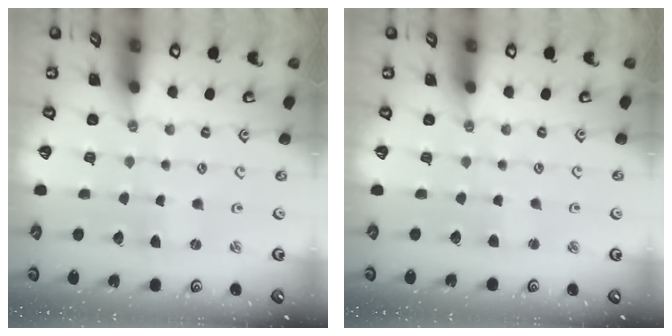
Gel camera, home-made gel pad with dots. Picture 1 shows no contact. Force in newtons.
{"total": 2.6, "press": 2.6, "slide": 0.3}